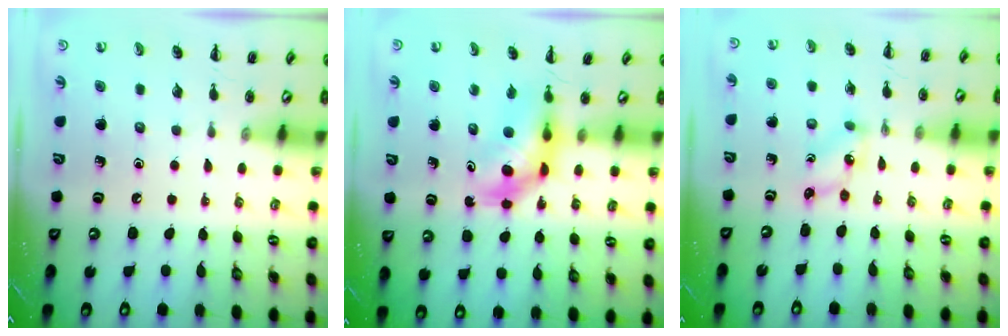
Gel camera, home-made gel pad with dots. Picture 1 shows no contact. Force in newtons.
{"total": 5.7, "press": 5.6, "slide": 1.1}
{"total": 1.4, "press": 1.4, "slide": 0.3}